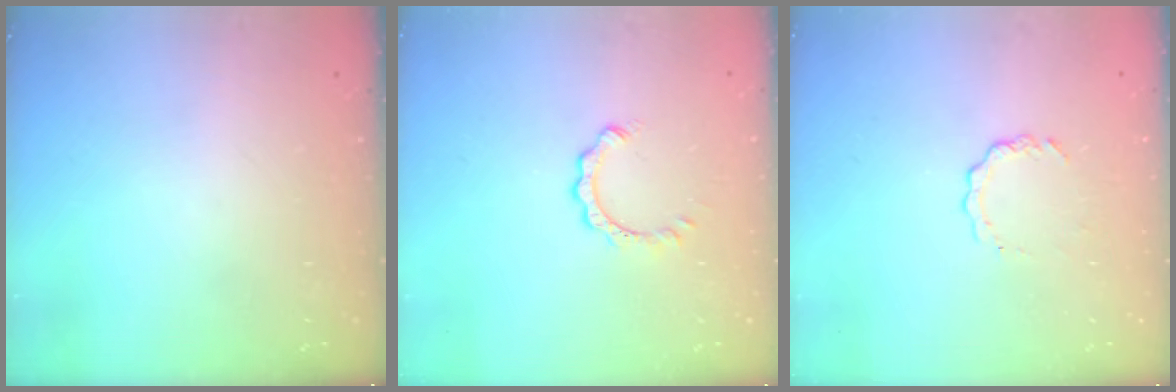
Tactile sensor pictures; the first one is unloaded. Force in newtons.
{"total": 3.8, "press": 3.8, "slide": 0.2}
{"total": 3.8, "press": 3.8, "slide": 0.4}